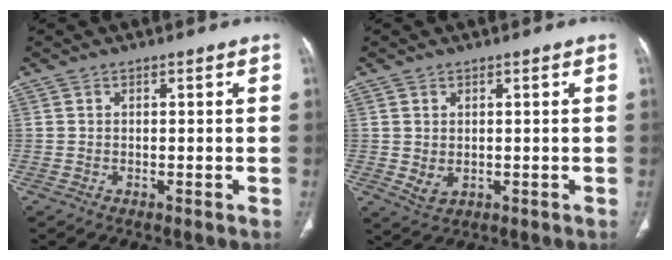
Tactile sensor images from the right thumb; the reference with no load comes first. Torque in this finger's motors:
{"motor_torque": [-0.36, 0.26, -0.02, 0.80, 0.00]}